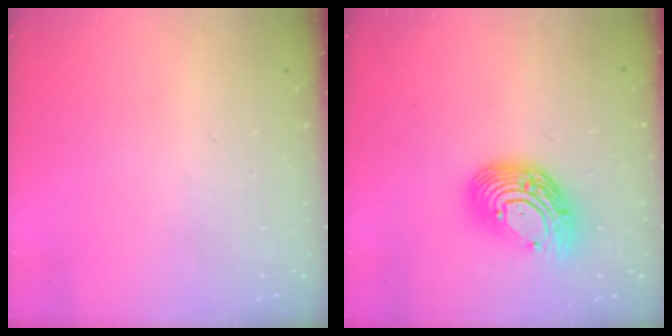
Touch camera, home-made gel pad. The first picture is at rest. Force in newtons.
{"total": 15.0, "press": 14.9, "slide": 1.5}